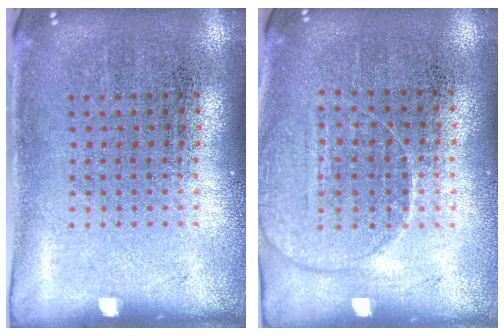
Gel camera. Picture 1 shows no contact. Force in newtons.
{"total": 1.4, "press": 1.3, "slide": 0.6}